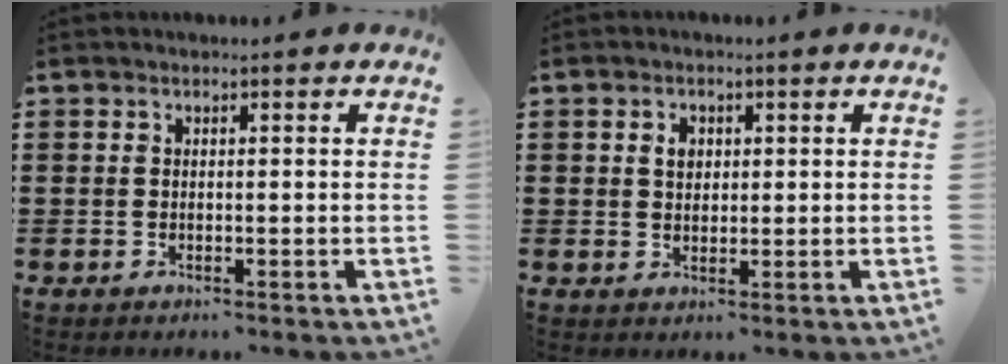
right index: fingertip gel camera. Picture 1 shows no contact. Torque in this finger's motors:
{"motor_torque": [0.14, -0.07, 0.08, 0.06]}